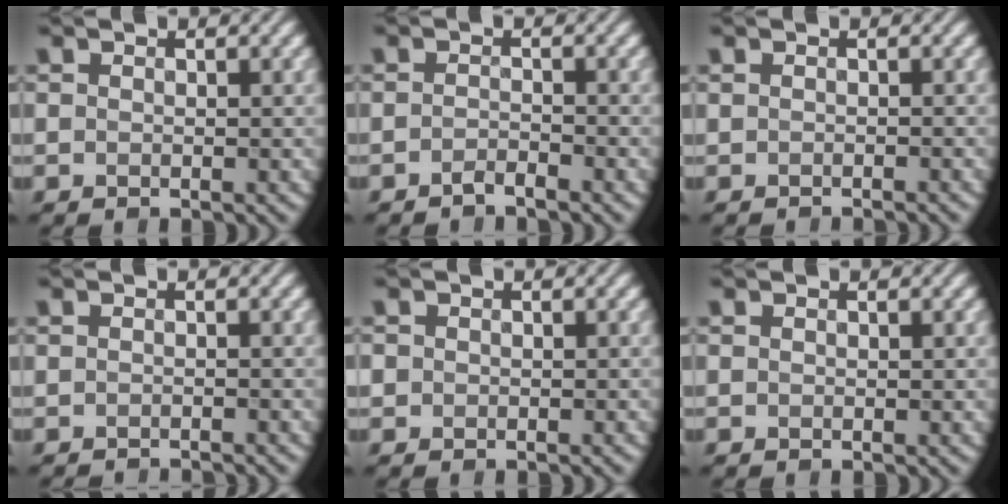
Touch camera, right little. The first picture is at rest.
{"total": 1.1, "force": [-1.1, 0.1, 0.3], "torque": [-0.006, 0.002, -0.021]}
{"total": 0.9, "force": [-0.7, 0.2, 0.5], "torque": [0.007, -0.010, -0.019]}
{"total": 1.5, "force": [-1.4, 0.1, 0.5], "torque": [0.008, -0.014, -0.025]}
{"total": 0.6, "force": [-0.6, 0.2, -0.2], "torque": [0.002, -0.003, -0.002]}
{"total": 0.0}